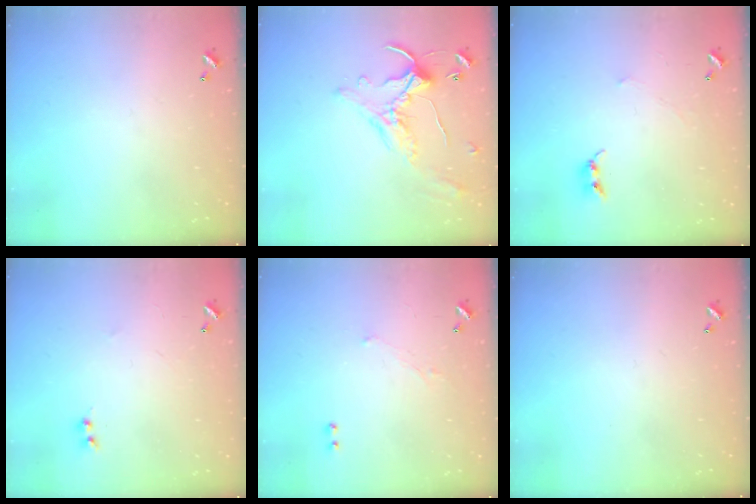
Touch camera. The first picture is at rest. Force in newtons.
{"total": 0.9, "press": 0.1, "slide": 0.9}
{"total": 2.4, "press": 2.3, "slide": 0.4}
{"total": 2.0, "press": 2.0, "slide": 0.5}
{"total": 1.2, "press": 0.8, "slide": 0.9}
{"total": 0.0}